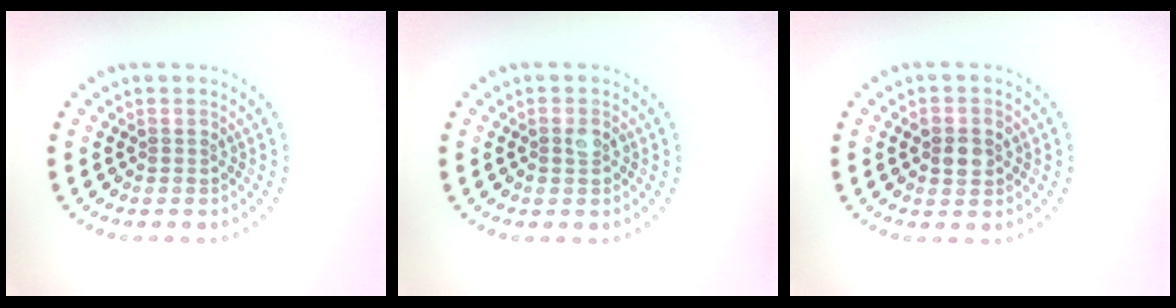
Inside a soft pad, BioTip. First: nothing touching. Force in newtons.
{"total": 1.4, "press": 1.4, "slide": 0.4}
{"total": 2.5, "press": 2.5, "slide": 0.2}